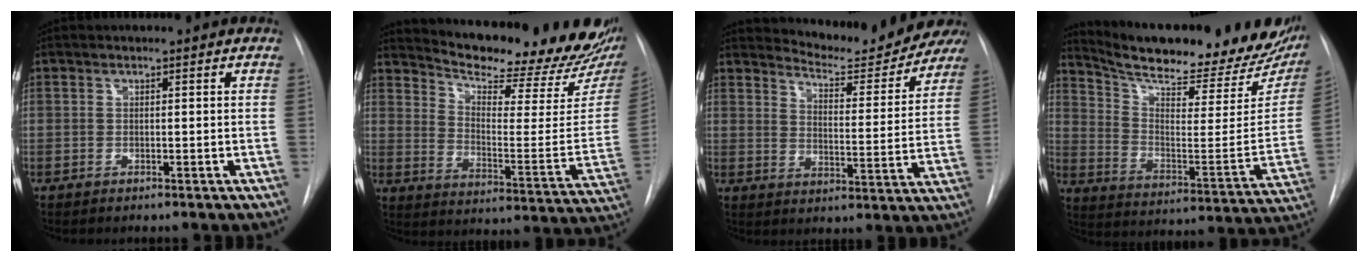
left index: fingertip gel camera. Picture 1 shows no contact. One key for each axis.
{"total": 23.0, "fx": 20.5, "fy": 3.9, "fz": 9.6, "tx": -0.144, "ty": -0.092, "tz": 0.263}
{"total": 12.1, "fx": 12.0, "fy": 1.1, "fz": 1.6, "tx": -0.023, "ty": -0.048, "tz": 0.151}
{"total": 27.4, "fx": 23.2, "fy": 6.5, "fz": 13.0, "tx": -0.206, "ty": -0.064, "tz": 0.308}